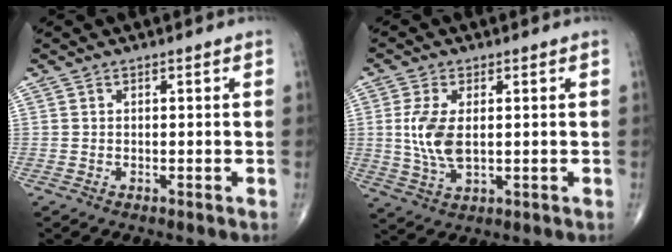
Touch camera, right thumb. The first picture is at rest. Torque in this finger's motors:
{"motor_torque": [0.20, 0.20, 0.70, 0.39, 0.14]}